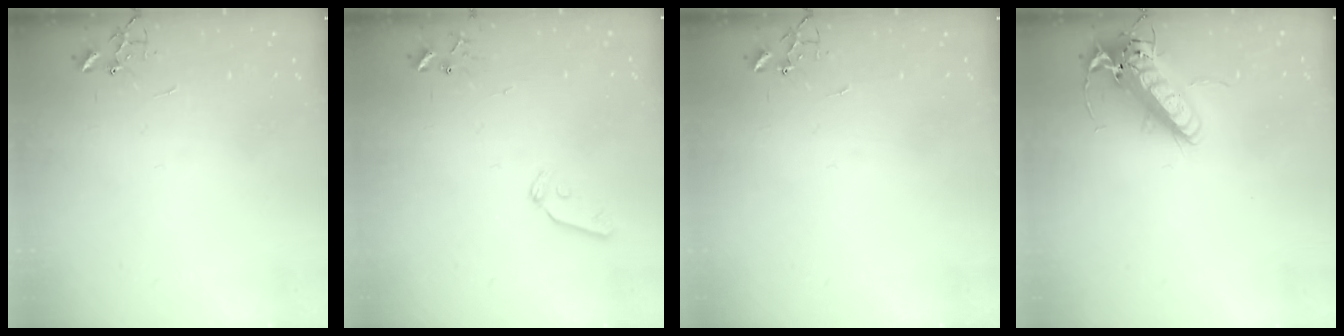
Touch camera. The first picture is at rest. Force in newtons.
{"total": 7.3, "press": 7.3, "slide": 0.7}
{"total": 0.0}
{"total": 17.8, "press": 17.5, "slide": 3.4}